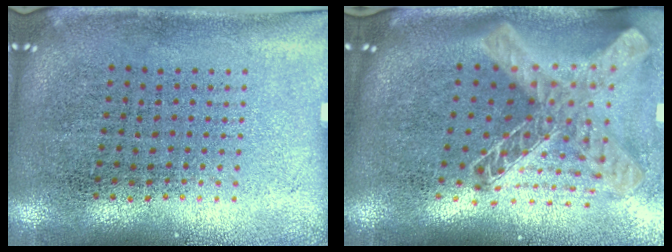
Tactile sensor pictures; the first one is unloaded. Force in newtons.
{"total": 2.4, "press": 1.8, "slide": 1.6}